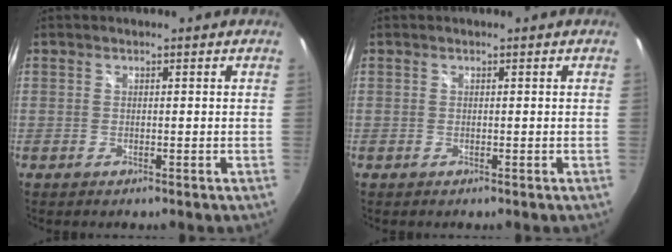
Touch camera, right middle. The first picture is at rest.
{"total": 0.0}